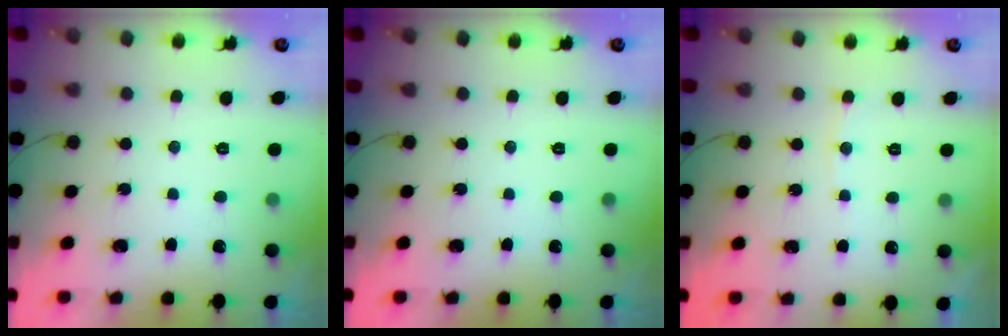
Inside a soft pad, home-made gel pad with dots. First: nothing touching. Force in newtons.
{"total": 0.0}
{"total": 2.9, "press": 2.9, "slide": 0.3}